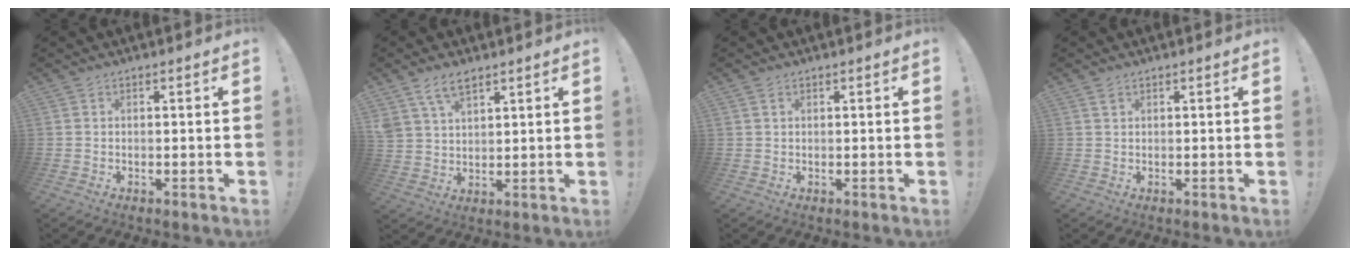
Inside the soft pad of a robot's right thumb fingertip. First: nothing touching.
{"total": 7.2, "force": [4.9, 3.7, 3.8], "torque": [-0.073, -0.013, 0.095]}
{"total": 1.1, "force": [0.7, 0.8, 0.4], "torque": [-0.004, -0.001, 0.011]}
{"total": 1.2, "force": [0.8, 0.7, 0.5], "torque": [0.002, -0.005, 0.012]}